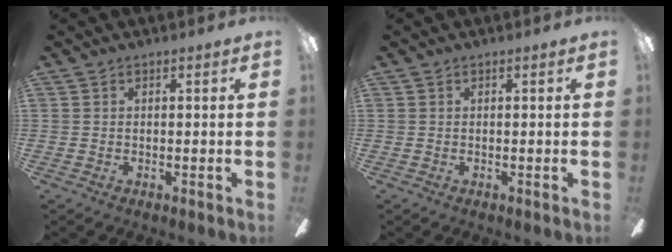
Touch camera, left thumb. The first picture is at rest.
{"total": 0.0}